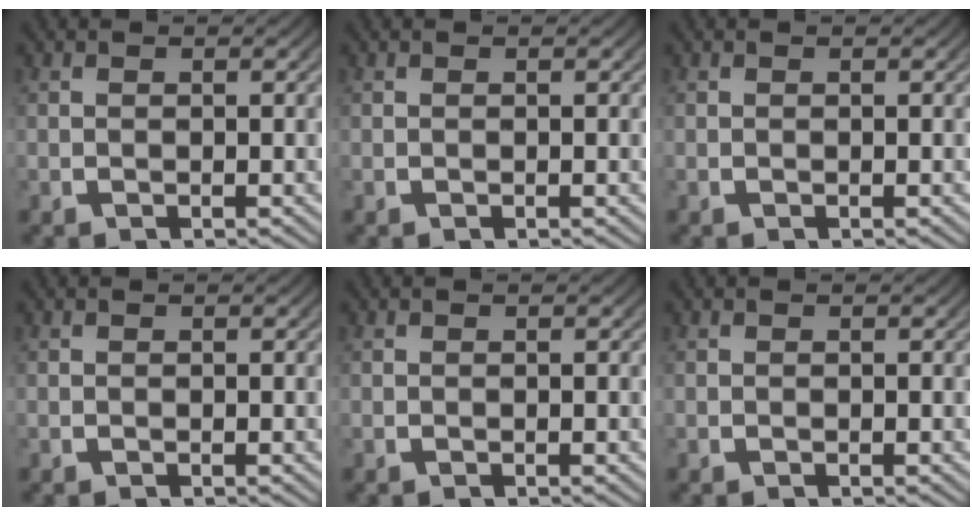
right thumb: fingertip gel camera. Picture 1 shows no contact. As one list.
[{"total": 0.0}, {"total": 0.0}, {"total": 0.0}, {"total": 0.0}, {"total": 0.0}]